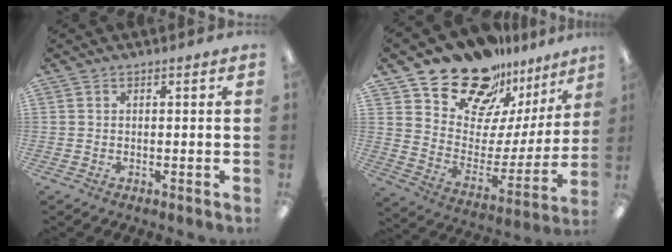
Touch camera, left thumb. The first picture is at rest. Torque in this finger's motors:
{"motor_torque": [0.97, 1.01, 1.17, -1.61, 0.30]}